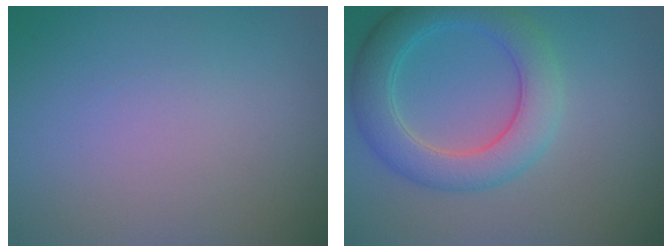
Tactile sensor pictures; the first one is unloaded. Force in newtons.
{"total": 5.5, "press": 5.5, "slide": 0.5}